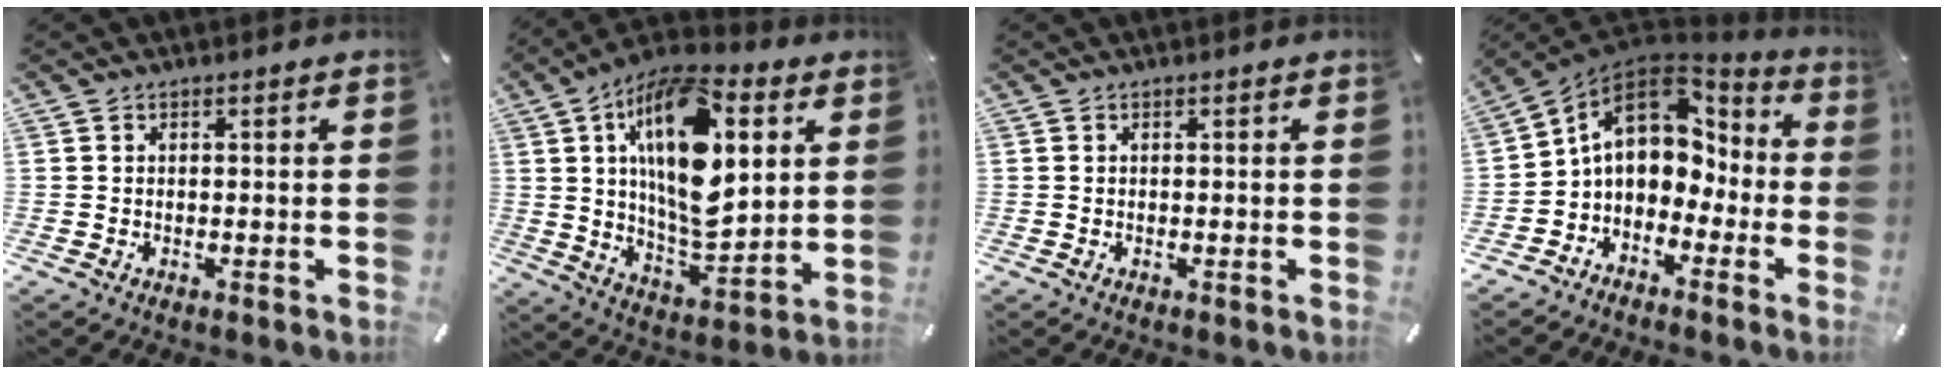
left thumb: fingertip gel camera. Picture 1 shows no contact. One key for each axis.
{"total": 22.1, "fx": 7.4, "fy": 10.9, "fz": 17.7, "tx": -0.318, "ty": -0.031, "tz": 0.113}
{"total": 0.0}
{"total": 11.9, "fx": 1.7, "fy": 9.6, "fz": 6.7, "tx": -0.107, "ty": 0.000, "tz": 0.032}